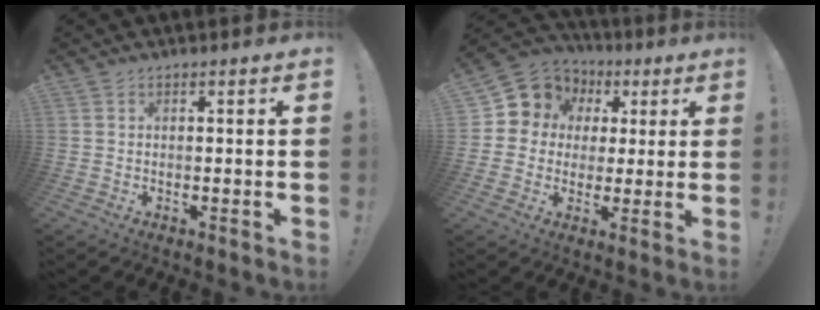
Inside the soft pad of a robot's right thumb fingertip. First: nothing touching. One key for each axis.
{"total": 10.3, "fx": 3.7, "fy": 9.2, "fz": 2.9, "tx": -0.041, "ty": -0.023, "tz": 0.077}